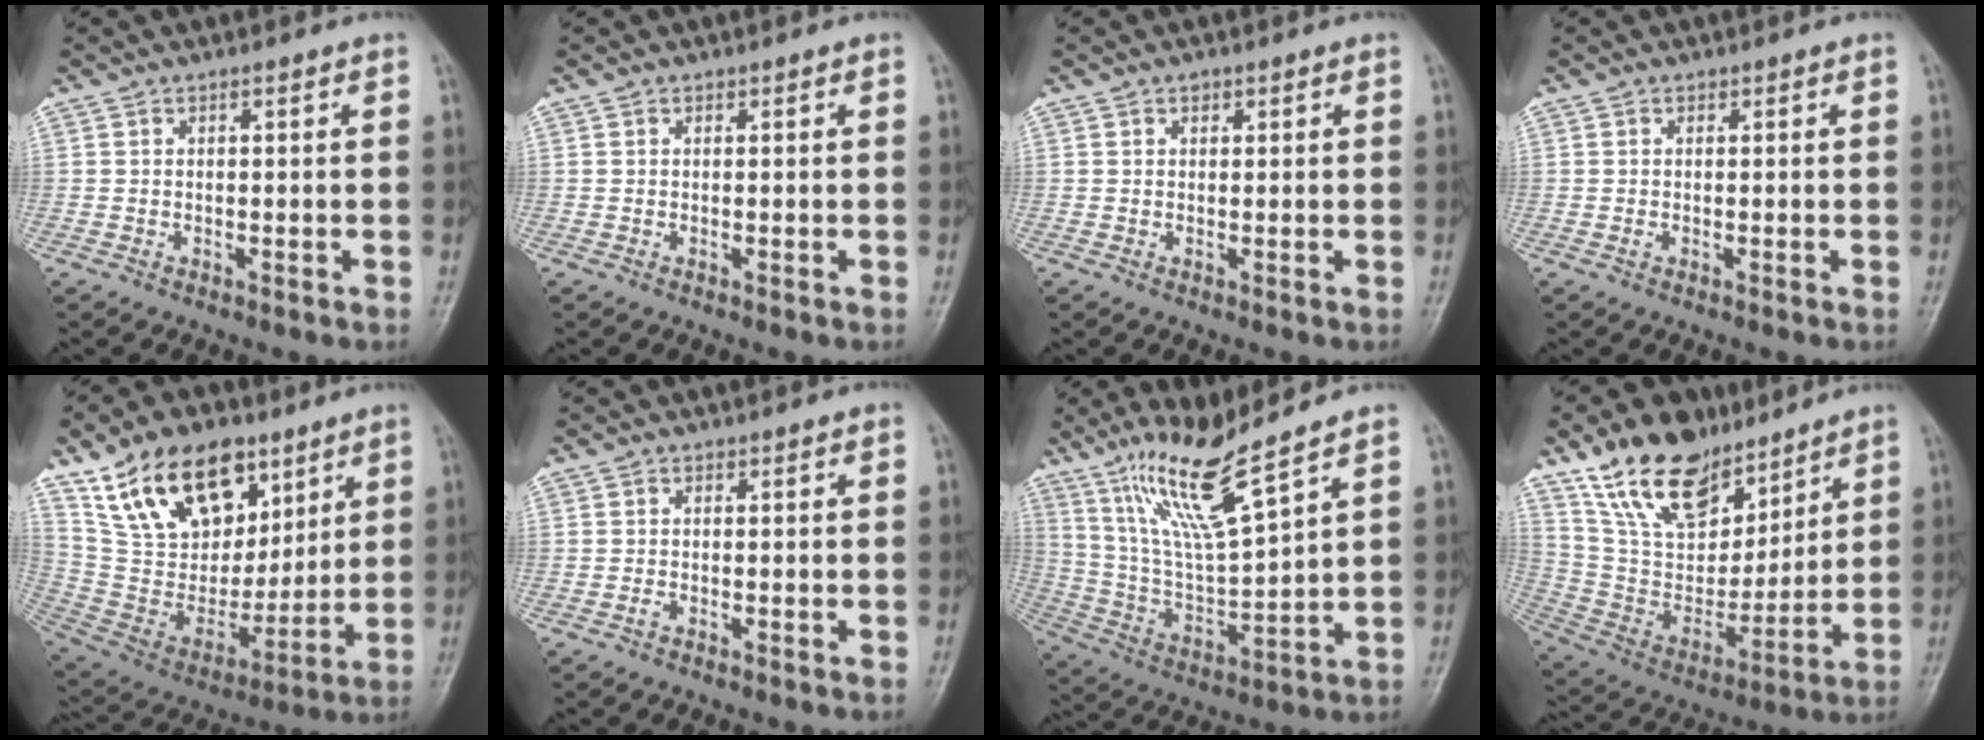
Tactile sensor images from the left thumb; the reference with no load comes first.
{"total": 0.0}
{"total": 1.0, "force": [0.6, 0.8, 0.4], "torque": [0.001, -0.002, 0.008]}
{"total": 0.6, "force": [0.0, 0.5, 0.2], "torque": [-0.001, 0.000, -0.001]}
{"total": 22.4, "force": [12.7, 13.6, 12.5], "torque": [-0.179, -0.043, 0.238]}
{"total": 0.7, "force": [-0.3, 0.5, 0.4], "torque": [-0.005, -0.001, -0.008]}
{"total": 13.9, "force": [10.1, 1.3, 9.5], "torque": [-0.176, -0.060, 0.206]}
{"total": 21.0, "force": [14.0, 11.5, 10.6], "torque": [-0.140, -0.055, 0.262]}